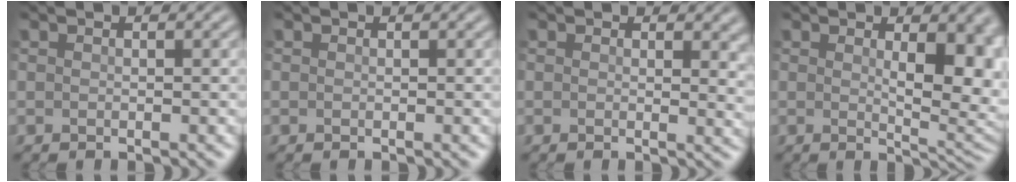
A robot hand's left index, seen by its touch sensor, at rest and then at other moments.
{"total": 0.0}
{"total": 2.5, "force": [1.0, 1.1, 2.0], "torque": [-0.011, -0.002, 0.025]}
{"total": 7.1, "force": [0.8, 2.6, 6.5], "torque": [-0.066, 0.001, 0.024]}